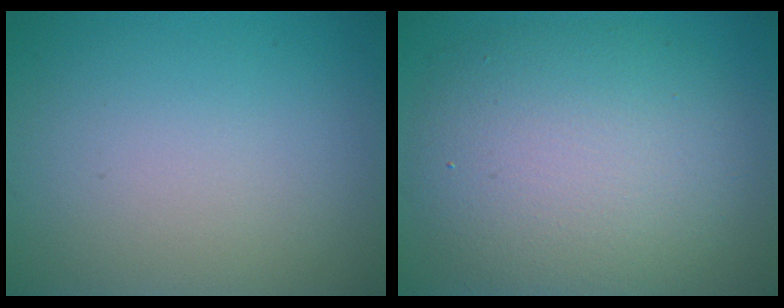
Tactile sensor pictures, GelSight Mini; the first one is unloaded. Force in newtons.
{"total": 9.2, "press": 9.1, "slide": 0.8}